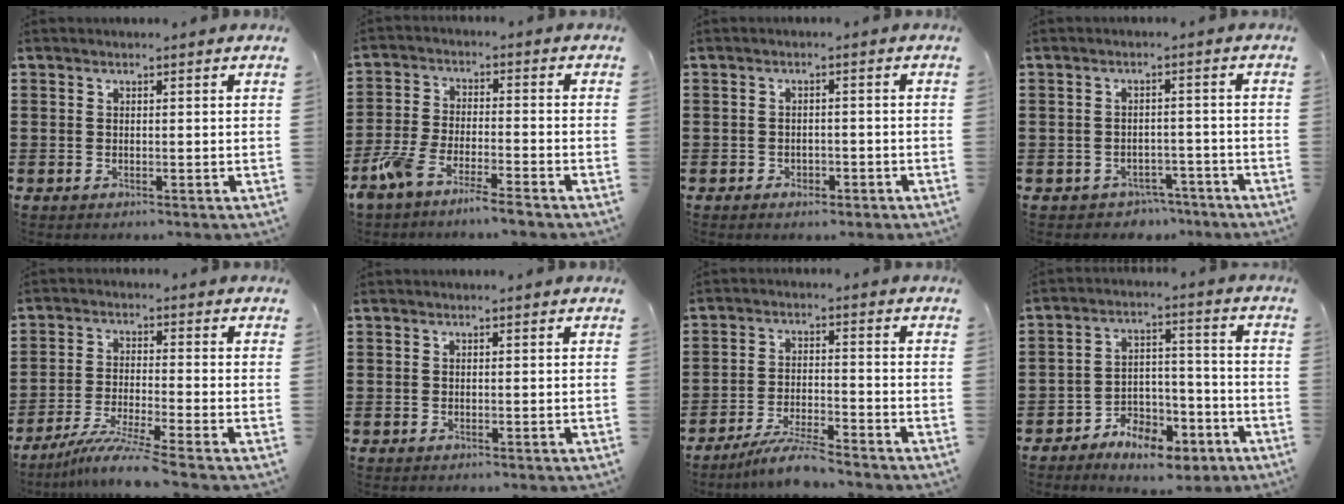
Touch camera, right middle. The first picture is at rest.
{"total": 5.7, "force": [-5.0, 0.3, 2.8], "torque": [-0.081, -0.013, -0.102]}
{"total": 1.4, "force": [-1.1, 0.8, 0.5], "torque": [-0.013, -0.002, -0.022]}
{"total": 2.4, "force": [-2.3, 0.7, -0.2], "torque": [-0.008, 0.000, -0.051]}
{"total": 6.2, "force": [-4.9, -0.6, 3.7], "torque": [-0.079, -0.021, -0.096]}
{"total": 0.0}
{"total": 5.6, "force": [-5.1, 0.0, 2.3], "torque": [-0.051, -0.010, -0.098]}
{"total": 6.7, "force": [-5.5, 2.9, 2.5], "torque": [-0.045, 0.018, -0.105]}